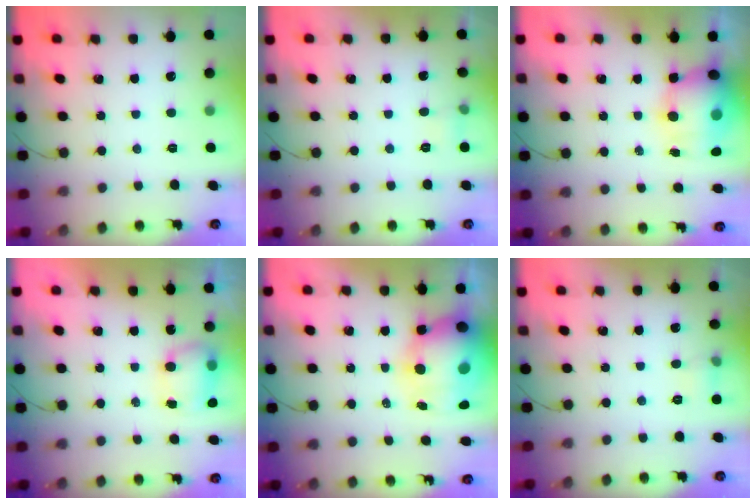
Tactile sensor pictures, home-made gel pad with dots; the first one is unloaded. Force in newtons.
{"total": 5.1, "press": 4.0, "slide": 3.1}
{"total": 13.4, "press": 13.0, "slide": 3.5}
{"total": 7.2, "press": 7.1, "slide": 0.9}
{"total": 15.8, "press": 15.3, "slide": 3.8}
{"total": 5.0, "press": 4.7, "slide": 1.7}